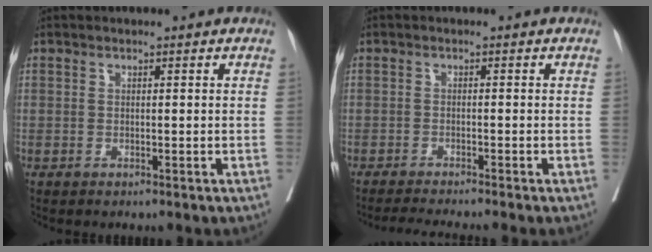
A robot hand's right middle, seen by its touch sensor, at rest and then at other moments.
{"total": 5.1, "force": [-4.5, -1.1, 2.0], "torque": [-0.024, -0.013, -0.071]}